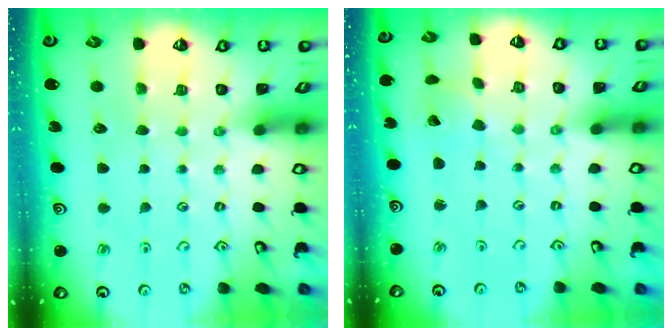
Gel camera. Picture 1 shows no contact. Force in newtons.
{"total": 1.8, "press": 1.8, "slide": 0.4}